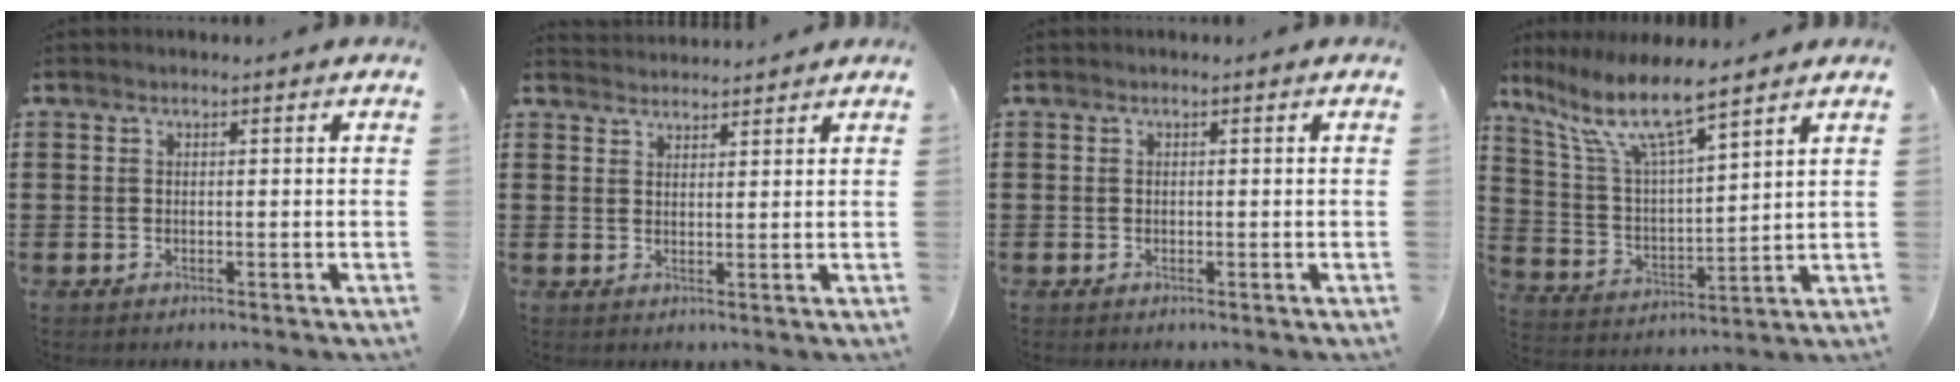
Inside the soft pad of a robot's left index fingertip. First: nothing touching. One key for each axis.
{"total": 2.3, "fx": 2.3, "fy": 0.0, "fz": -0.4, "tx": 0.001, "ty": -0.004, "tz": 0.044}
{"total": 0.0}
{"total": 9.7, "fx": 7.4, "fy": 1.3, "fz": 6.1, "tx": -0.146, "ty": -0.035, "tz": 0.125}